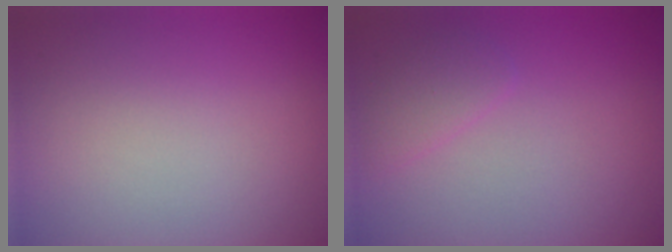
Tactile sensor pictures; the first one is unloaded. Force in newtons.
{"total": 1.4, "press": 1.4, "slide": 0.1}